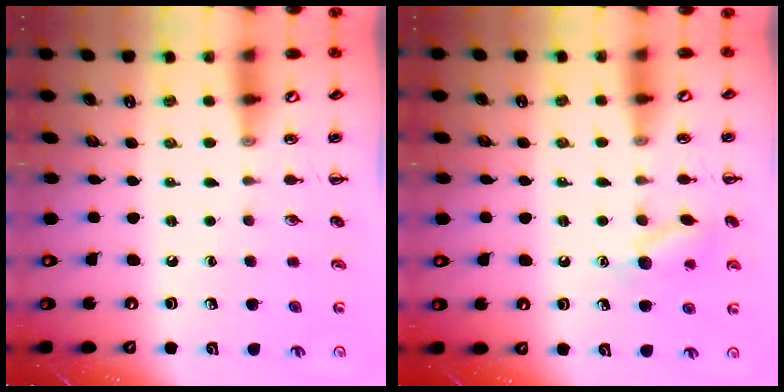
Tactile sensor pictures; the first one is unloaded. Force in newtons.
{"total": 10.0, "press": 9.9, "slide": 1.5}